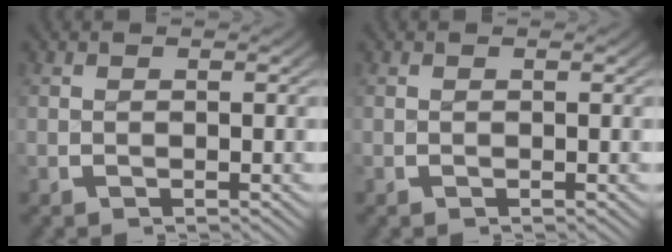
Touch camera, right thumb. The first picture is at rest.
{"total": 0.0}